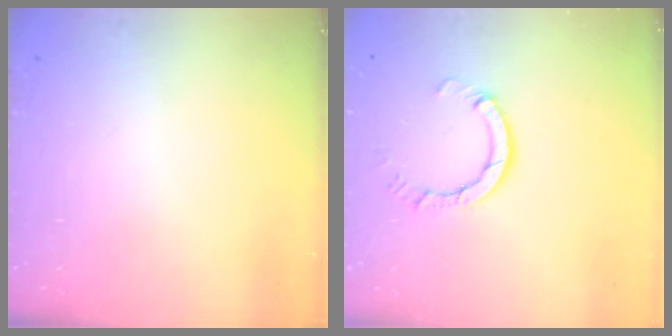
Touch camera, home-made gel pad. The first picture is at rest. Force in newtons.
{"total": 4.5, "press": 4.5, "slide": 0.3}